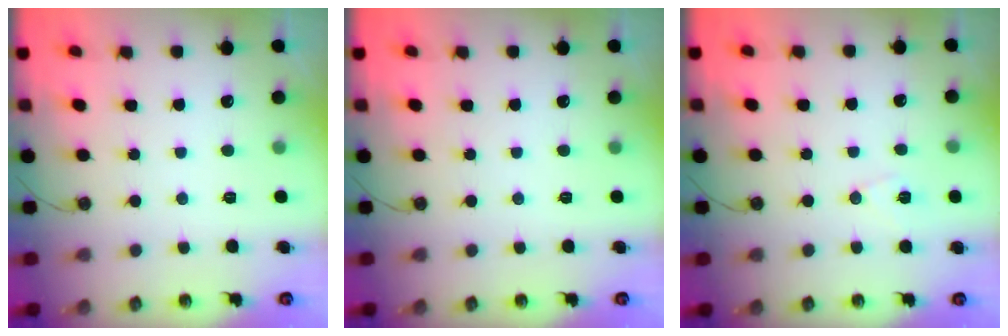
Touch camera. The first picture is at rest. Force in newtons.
{"total": 0.0}
{"total": 6.8, "press": 6.1, "slide": 3.0}